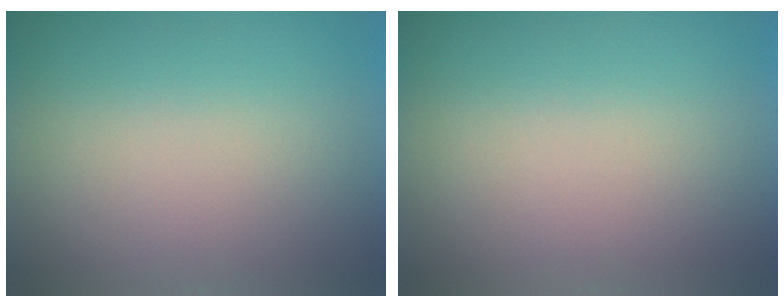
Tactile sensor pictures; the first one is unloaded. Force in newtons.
{"total": 0.0}